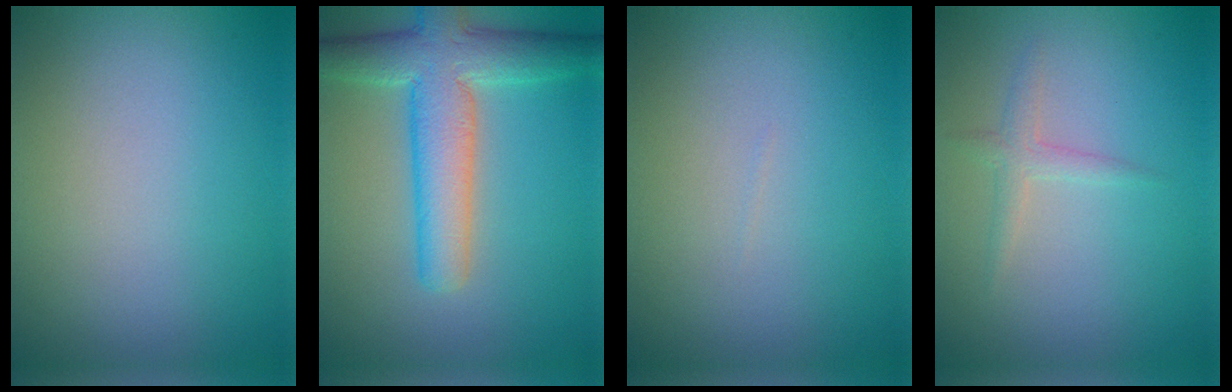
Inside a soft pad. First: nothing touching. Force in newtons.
{"total": 6.8, "press": 6.8, "slide": 0.3}
{"total": 0.0}
{"total": 1.3, "press": 1.3, "slide": 0.1}